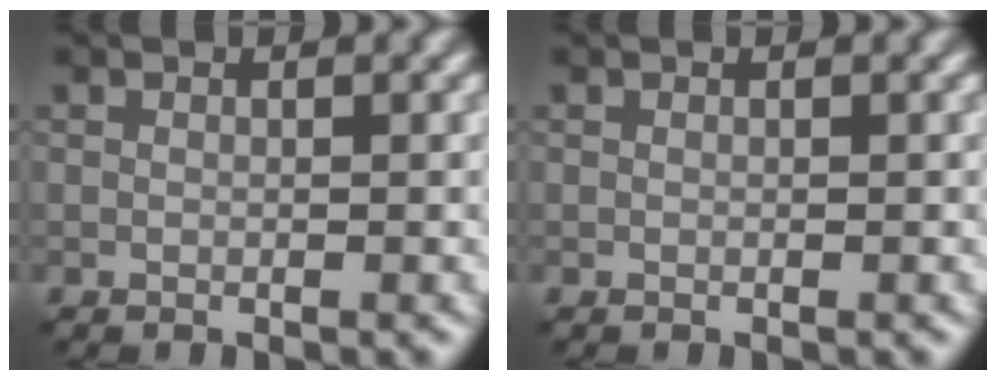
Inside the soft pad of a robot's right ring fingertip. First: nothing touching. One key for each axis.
{"total": 0.0}